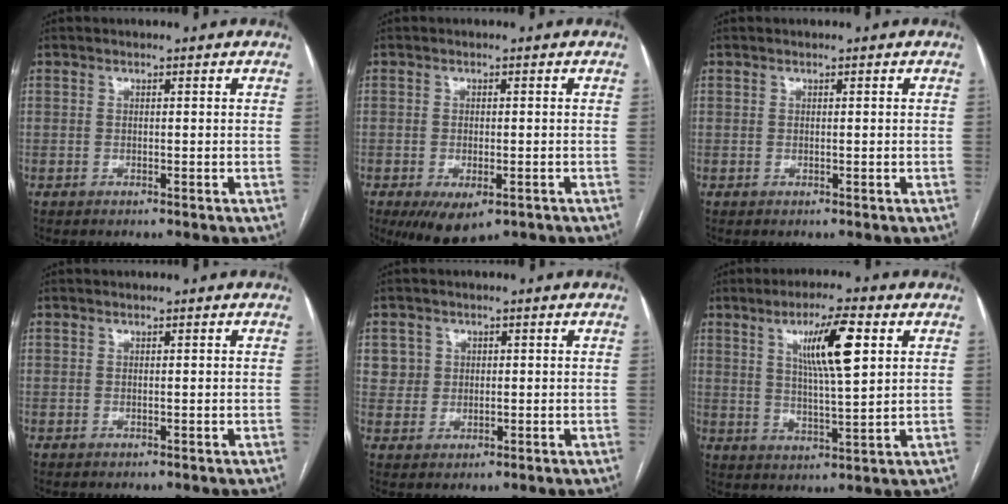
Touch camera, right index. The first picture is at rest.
{"total": 6.8, "force": [-3.9, 3.0, 4.8], "torque": [-0.075, -0.013, -0.055]}
{"total": 0.0}
{"total": 0.0}
{"total": 3.2, "force": [1.0, 3.1, 0.0], "torque": [0.015, 0.002, 0.015]}
{"total": 9.8, "force": [3.7, 1.0, 9.1], "torque": [-0.158, 0.004, 0.063]}